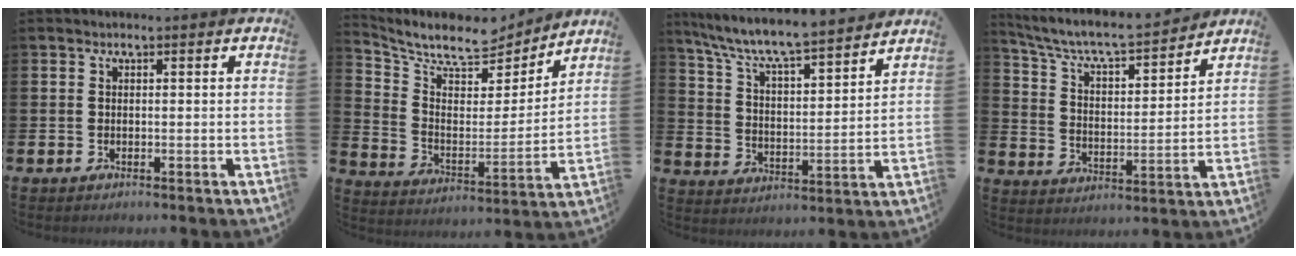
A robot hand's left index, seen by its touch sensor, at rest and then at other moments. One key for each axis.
{"total": 8.8, "fx": 7.8, "fy": 3.0, "fz": 2.8, "tx": -0.095, "ty": -0.057, "tz": 0.133}
{"total": 7.7, "fx": 7.3, "fy": 0.4, "fz": 2.5, "tx": -0.088, "ty": -0.059, "tz": 0.125}
{"total": 6.8, "fx": 6.2, "fy": 1.1, "fz": 2.5, "tx": -0.085, "ty": -0.048, "tz": 0.103}